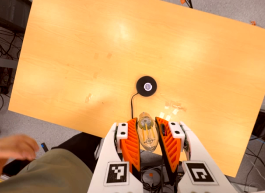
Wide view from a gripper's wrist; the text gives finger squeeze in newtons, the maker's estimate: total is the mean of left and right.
{"total": 19.7, "left": 21.7, "right": 17.7}